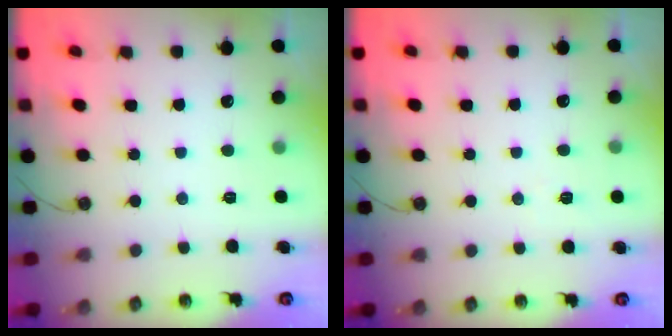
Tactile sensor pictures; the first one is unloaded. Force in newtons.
{"total": 6.9, "press": 5.5, "slide": 4.1}